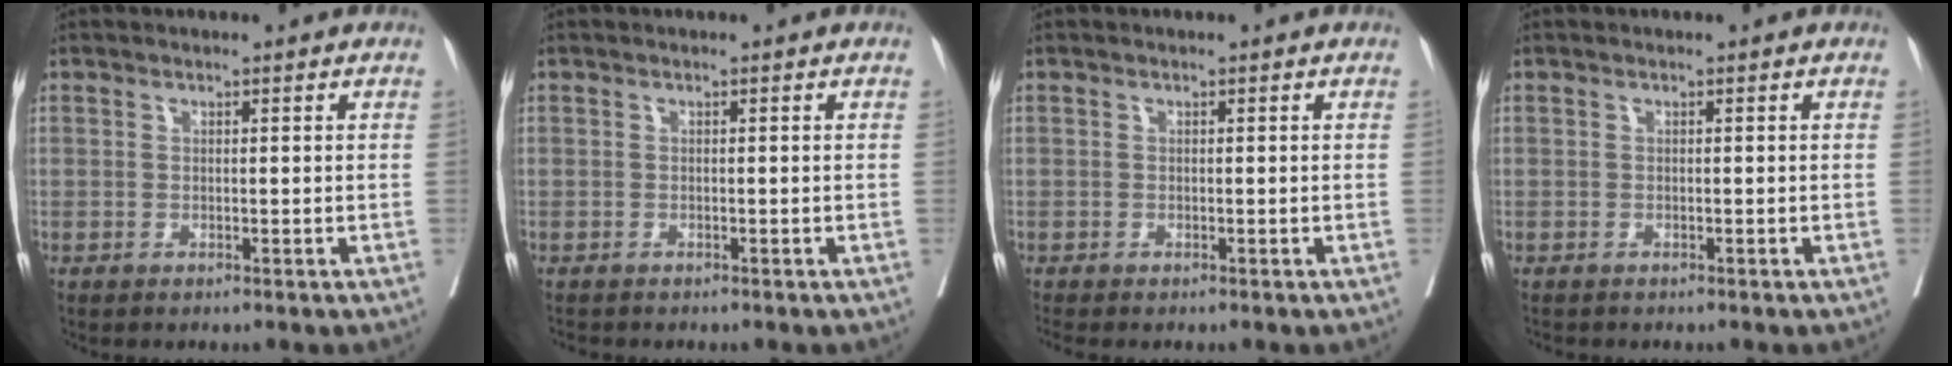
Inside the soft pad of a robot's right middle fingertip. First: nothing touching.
{"total": 1.3, "force": [-1.2, 0.3, 0.4], "torque": [-0.011, -0.002, -0.017]}
{"total": 0.9, "force": [-0.8, -0.2, 0.3], "torque": [-0.005, 0.001, -0.012]}
{"total": 0.8, "force": [-0.7, 0.2, 0.2], "torque": [-0.006, -0.001, -0.011]}